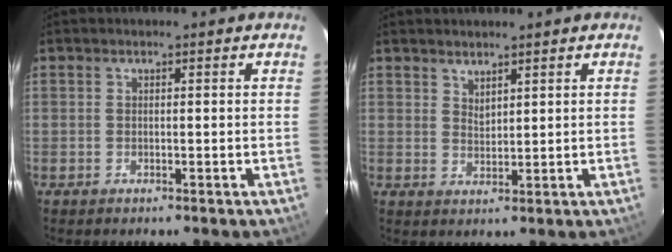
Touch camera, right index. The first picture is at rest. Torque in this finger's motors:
{"motor_torque": [-0.12, -0.05, -0.05, 0.00]}